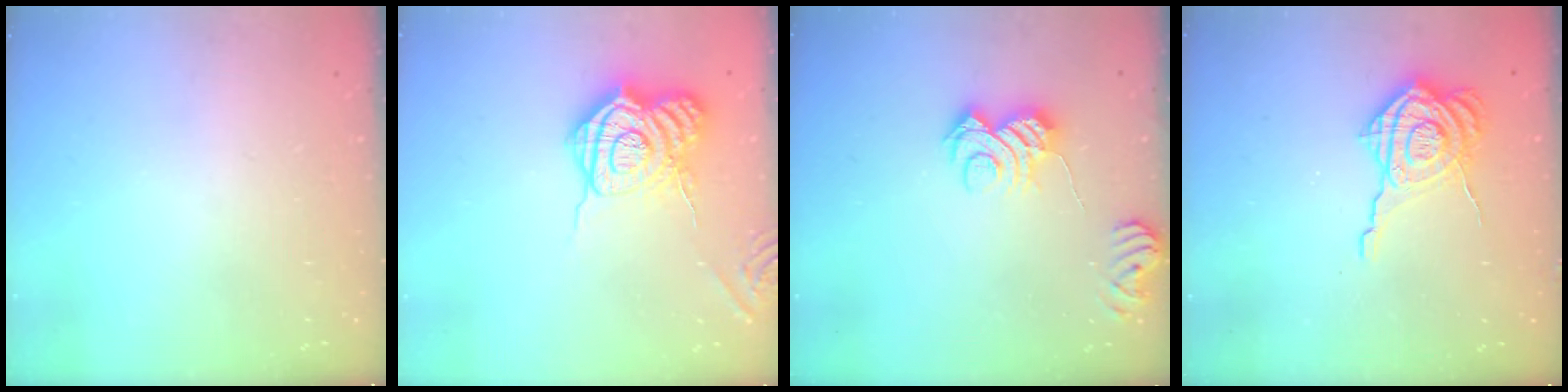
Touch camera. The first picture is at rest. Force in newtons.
{"total": 13.7, "press": 13.7, "slide": 0.8}
{"total": 7.7, "press": 7.7, "slide": 0.4}
{"total": 11.2, "press": 11.1, "slide": 1.2}